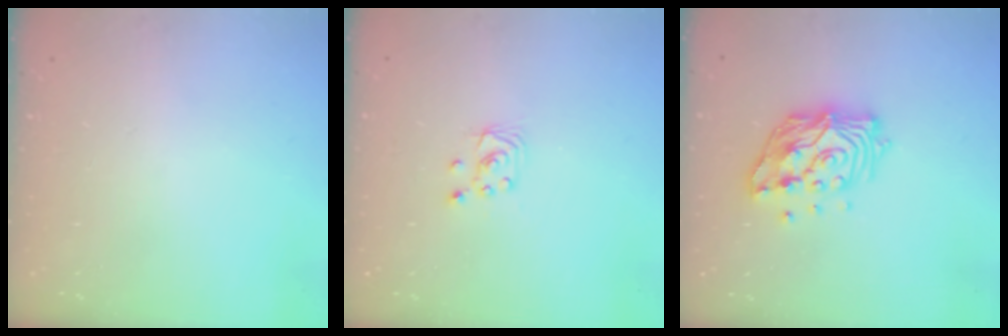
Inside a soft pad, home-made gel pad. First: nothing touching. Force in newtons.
{"total": 2.7, "press": 2.7, "slide": 0.2}
{"total": 15.1, "press": 15.0, "slide": 1.4}